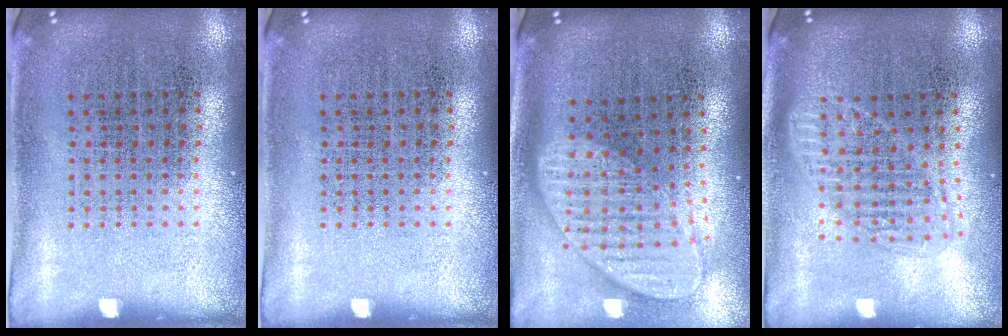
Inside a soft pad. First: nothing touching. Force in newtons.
{"total": 0.0}
{"total": 2.0, "press": 1.6, "slide": 1.3}
{"total": 1.6, "press": 1.4, "slide": 0.7}